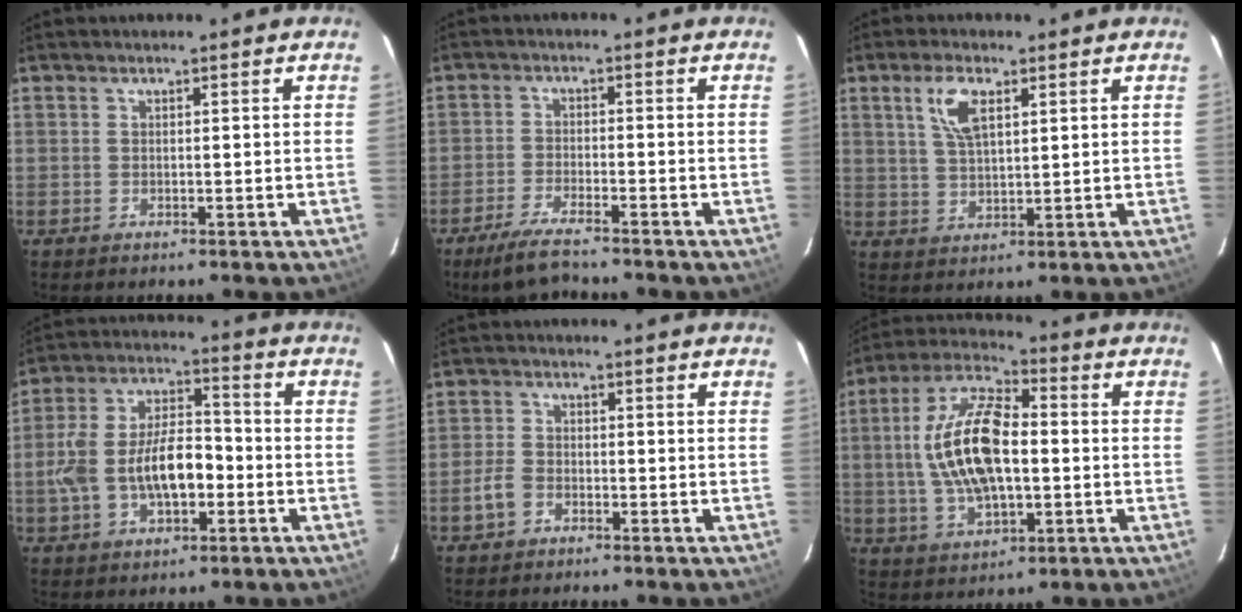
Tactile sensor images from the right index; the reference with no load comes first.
{"total": 7.0, "force": [-5.9, 1.1, 3.7], "torque": [-0.096, -0.014, -0.108]}
{"total": 6.3, "force": [2.8, 2.6, 5.0], "torque": [-0.098, 0.008, 0.058]}
{"total": 13.5, "force": [-3.2, 6.8, 11.2], "torque": [-0.229, 0.017, -0.049]}
{"total": 3.8, "force": [-2.0, 2.6, 1.8], "torque": [-0.046, 0.007, -0.038]}
{"total": 16.7, "force": [0.0, 7.7, 14.8], "torque": [-0.299, 0.012, 0.001]}